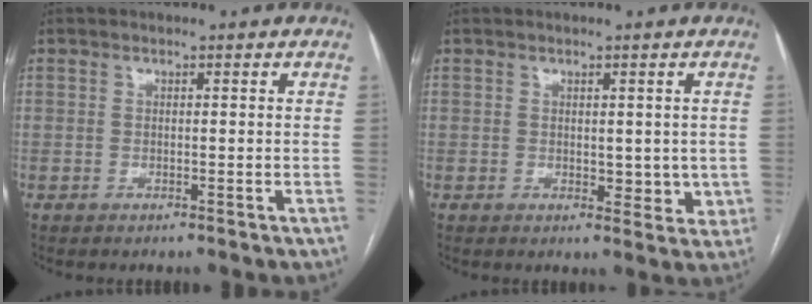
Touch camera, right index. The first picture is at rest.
{"total": 6.8, "force": [0.2, 3.8, 5.7], "torque": [-0.045, -0.010, 0.007]}